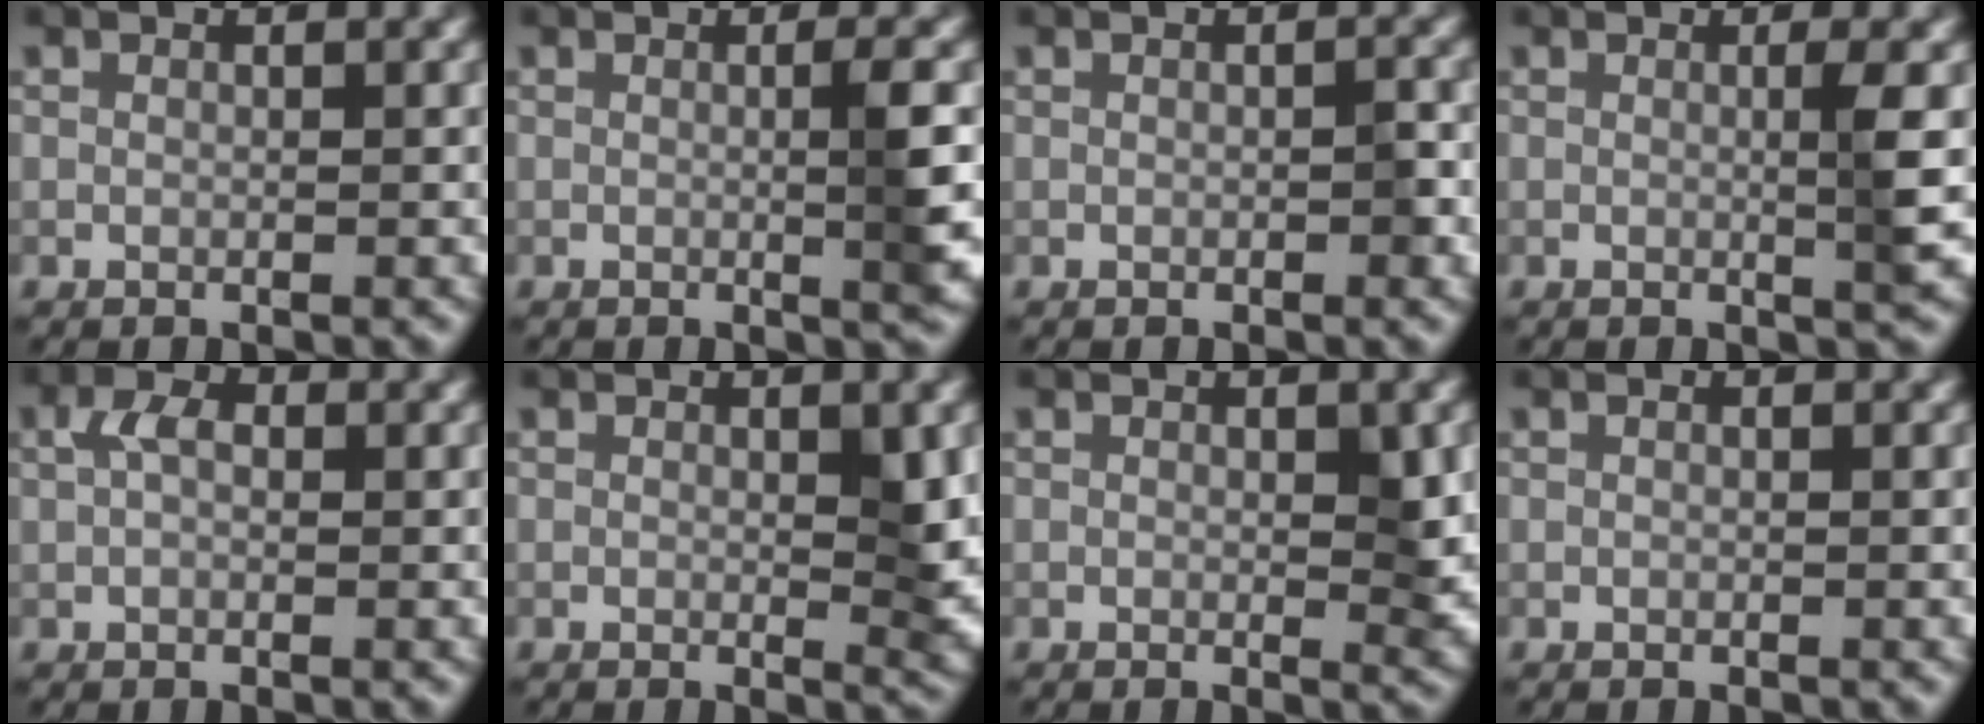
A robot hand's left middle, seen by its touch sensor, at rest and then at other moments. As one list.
[{"total": 3.2, "force": [0.0, 0.5, 3.2], "torque": [-0.039, 0.002, -0.005]}, {"total": 1.0, "force": [-0.4, 0.3, 0.8], "torque": [-0.012, 0.004, -0.004]}, {"total": 2.5, "force": [0.0, 0.2, 2.5], "torque": [-0.041, -0.001, -0.003]}, {"total": 2.4, "force": [0.5, 1.4, 1.8], "torque": [-0.038, 0.006, 0.004]}, {"total": 3.0, "force": [0.3, 0.7, 2.9], "torque": [-0.038, -0.006, 0.005]}, {"total": 2.3, "force": [0.2, 0.7, 2.2], "torque": [-0.025, -0.005, 0.002]}, {"total": 0.0}]